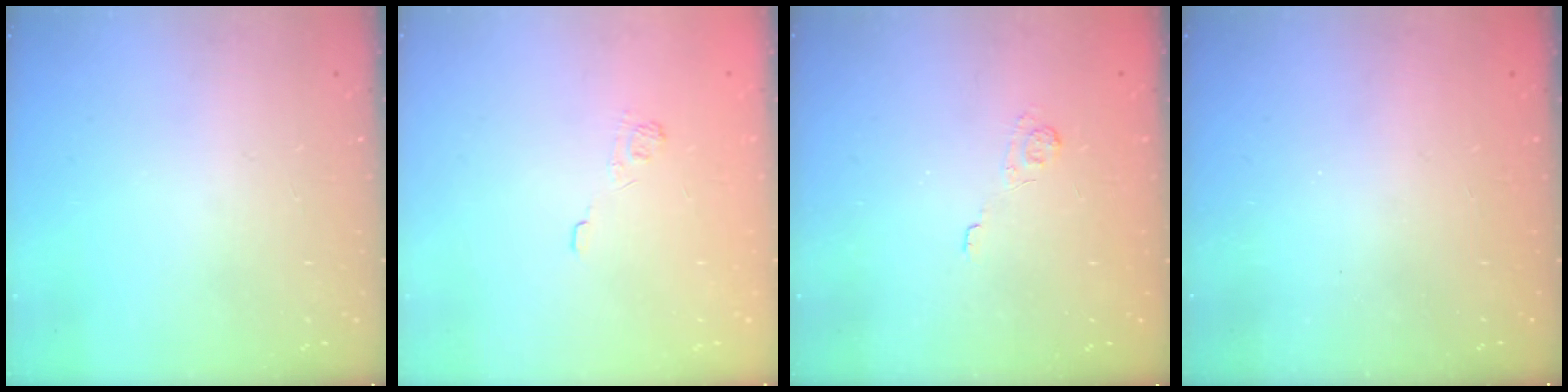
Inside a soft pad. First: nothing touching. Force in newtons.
{"total": 2.3, "press": 1.9, "slide": 1.4}
{"total": 1.9, "press": 1.3, "slide": 1.3}
{"total": 2.6, "press": 2.4, "slide": 0.8}